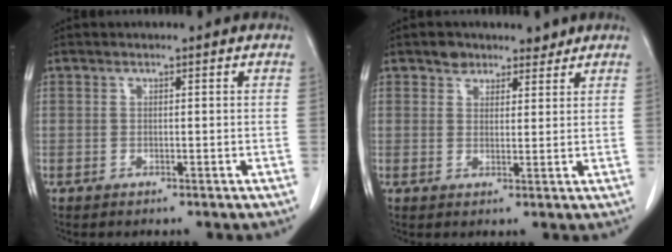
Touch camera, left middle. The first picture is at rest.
{"total": 1.4, "force": [1.4, 0.3, -0.2], "torque": [0.002, -0.008, 0.020]}